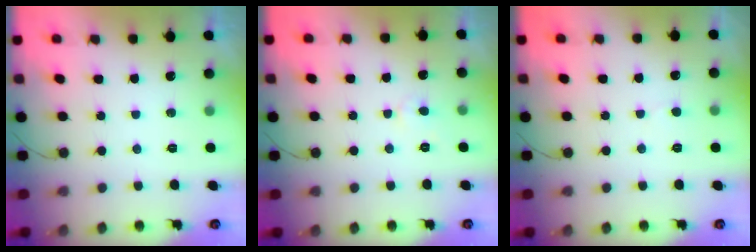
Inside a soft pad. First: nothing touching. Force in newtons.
{"total": 2.3, "press": 2.3, "slide": 0.1}
{"total": 3.3, "press": 3.3, "slide": 0.3}